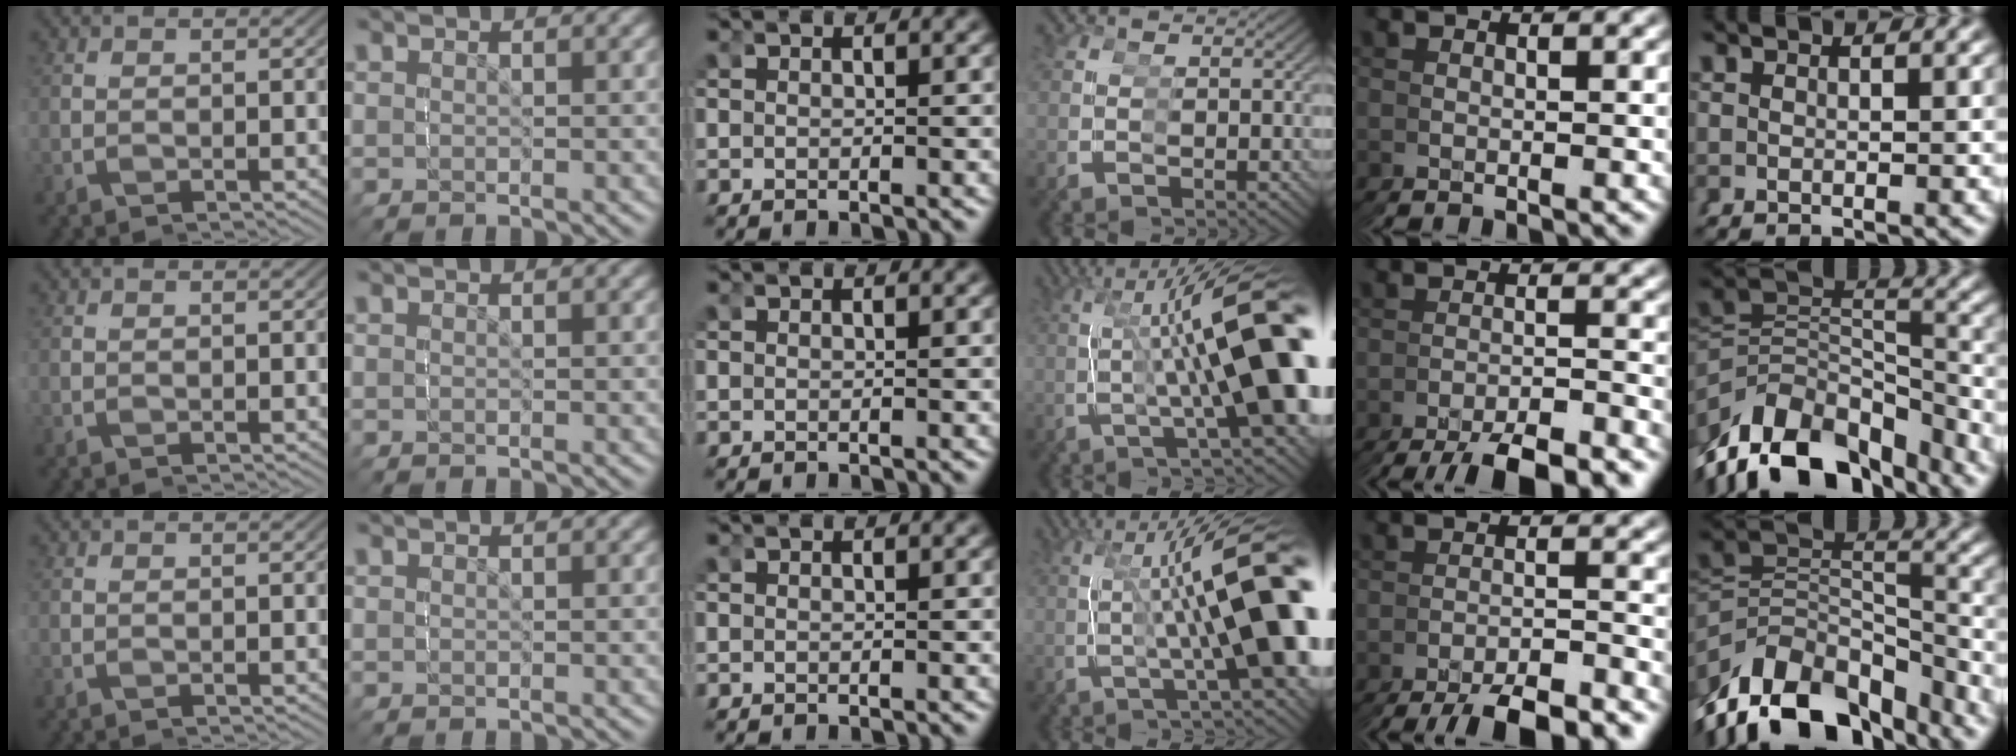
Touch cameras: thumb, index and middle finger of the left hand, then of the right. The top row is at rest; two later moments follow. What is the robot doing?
{"motion": "grasp_and_lifting", "object": "screwdriver"}